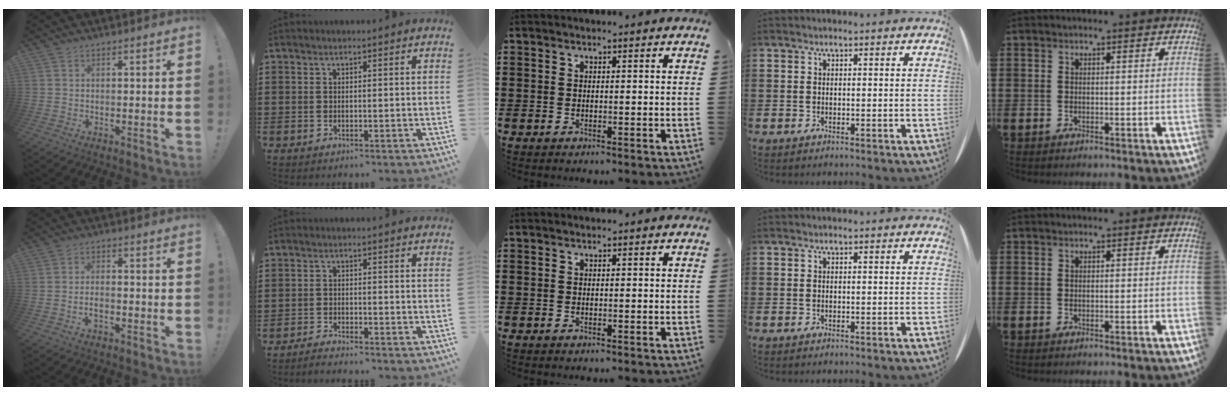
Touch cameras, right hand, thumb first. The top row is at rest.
{"thumb": {"total": 2.6, "force": [-1.3, 1.0, 2.0], "torque": [-0.047, 0.004, -0.022]}, "index": {"total": 1.8, "force": [-1.8, -0.1, 0.1], "torque": [-0.006, 0.002, -0.037]}}